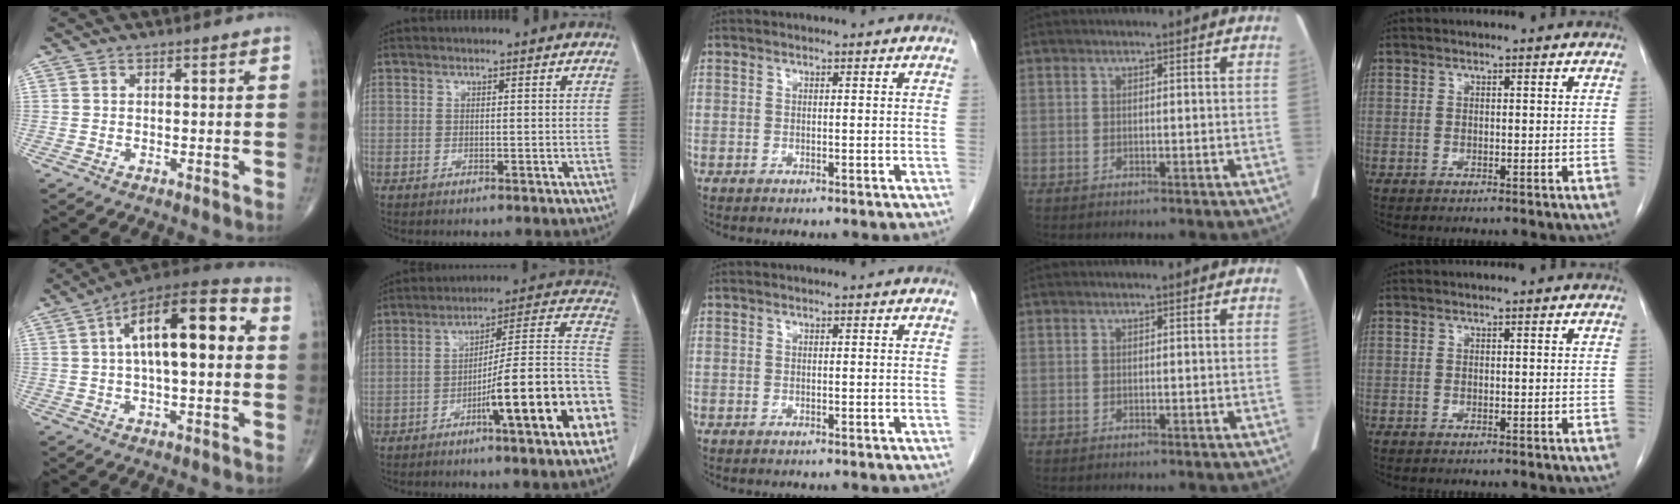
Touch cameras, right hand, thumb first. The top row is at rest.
{"thumb": {"total": 17.7, "force": [2.9, 6.9, 16.1], "torque": [-0.246, 0.033, 0.035]}, "index": {"total": 19.4, "force": [-7.2, 0.8, 18.0], "torque": [-0.184, 0.021, -0.106]}}